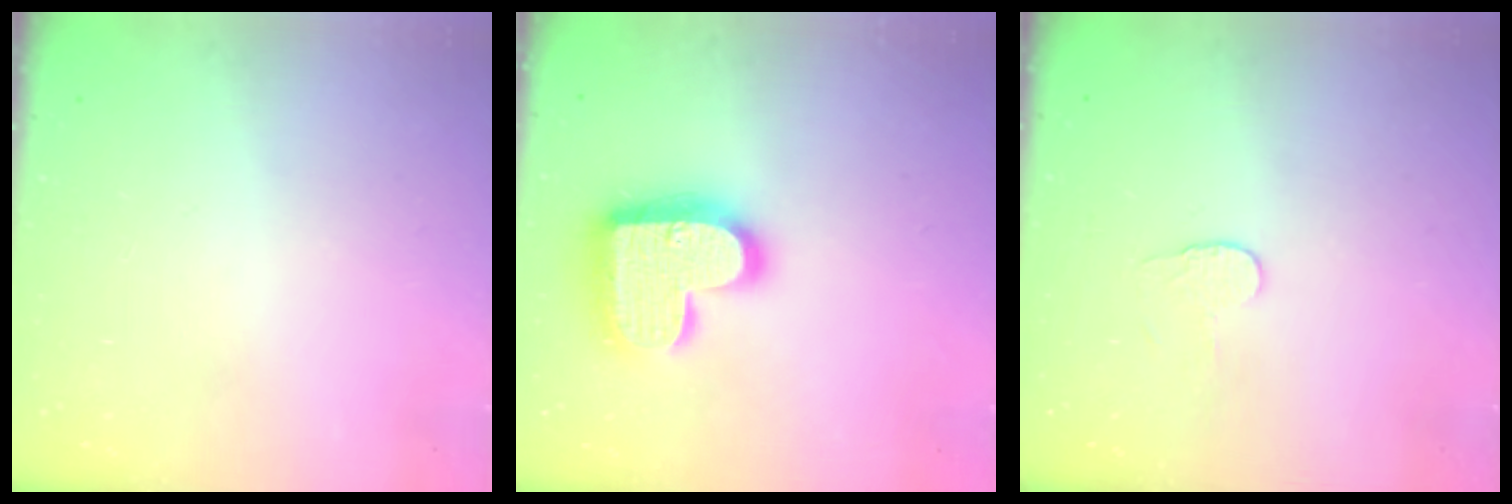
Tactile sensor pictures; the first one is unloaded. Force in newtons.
{"total": 18.9, "press": 18.9, "slide": 1.1}
{"total": 3.7, "press": 3.7, "slide": 0.3}